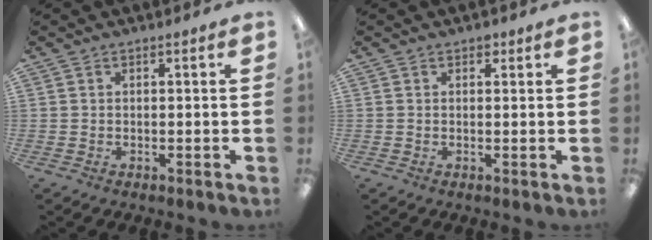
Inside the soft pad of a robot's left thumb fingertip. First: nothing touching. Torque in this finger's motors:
{"motor_torque": [0.04, -0.05, -0.07, -0.02, 0.00]}